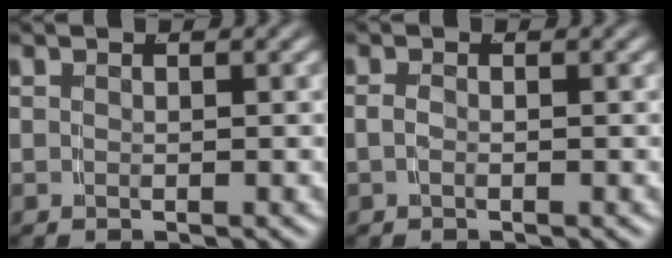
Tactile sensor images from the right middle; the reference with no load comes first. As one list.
[{"total": 0.6, "force": [-0.3, -0.1, 0.6], "torque": [-0.013, -0.002, -0.002]}]